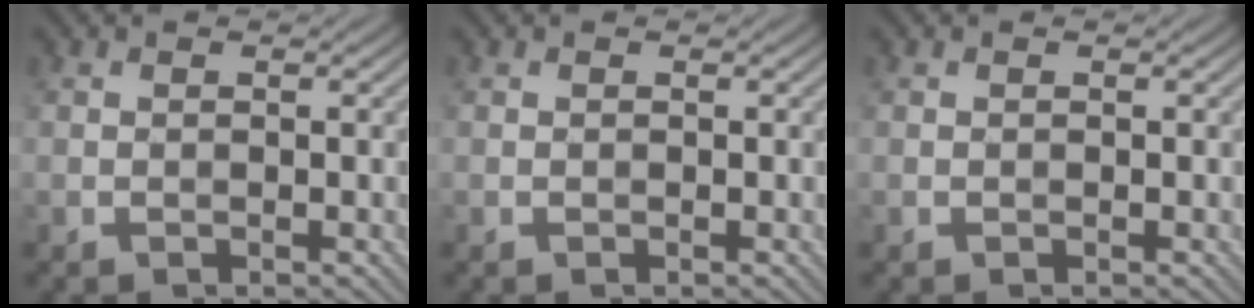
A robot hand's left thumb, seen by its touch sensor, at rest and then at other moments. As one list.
[{"total": 0.0}, {"total": 0.0}]